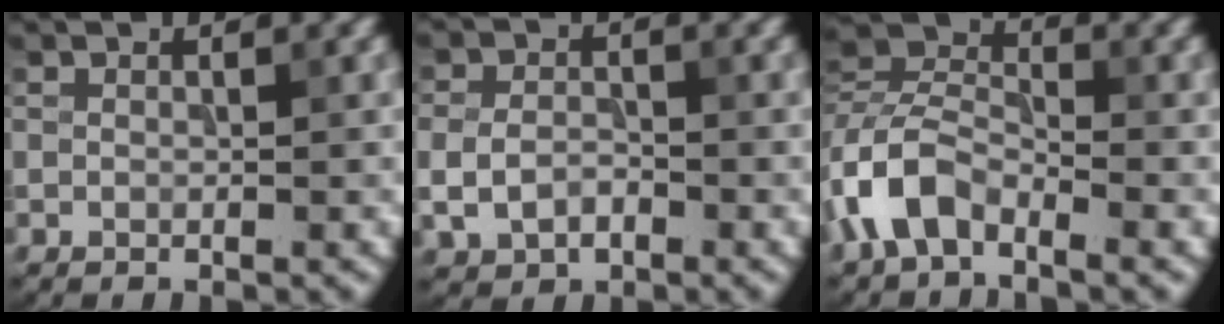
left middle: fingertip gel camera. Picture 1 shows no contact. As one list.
[{"total": 3.1, "force": [-0.9, 2.2, 1.9], "torque": [-0.041, -0.004, -0.020]}, {"total": 5.9, "force": [-3.4, 3.2, 3.7], "torque": [-0.071, 0.009, -0.078]}]